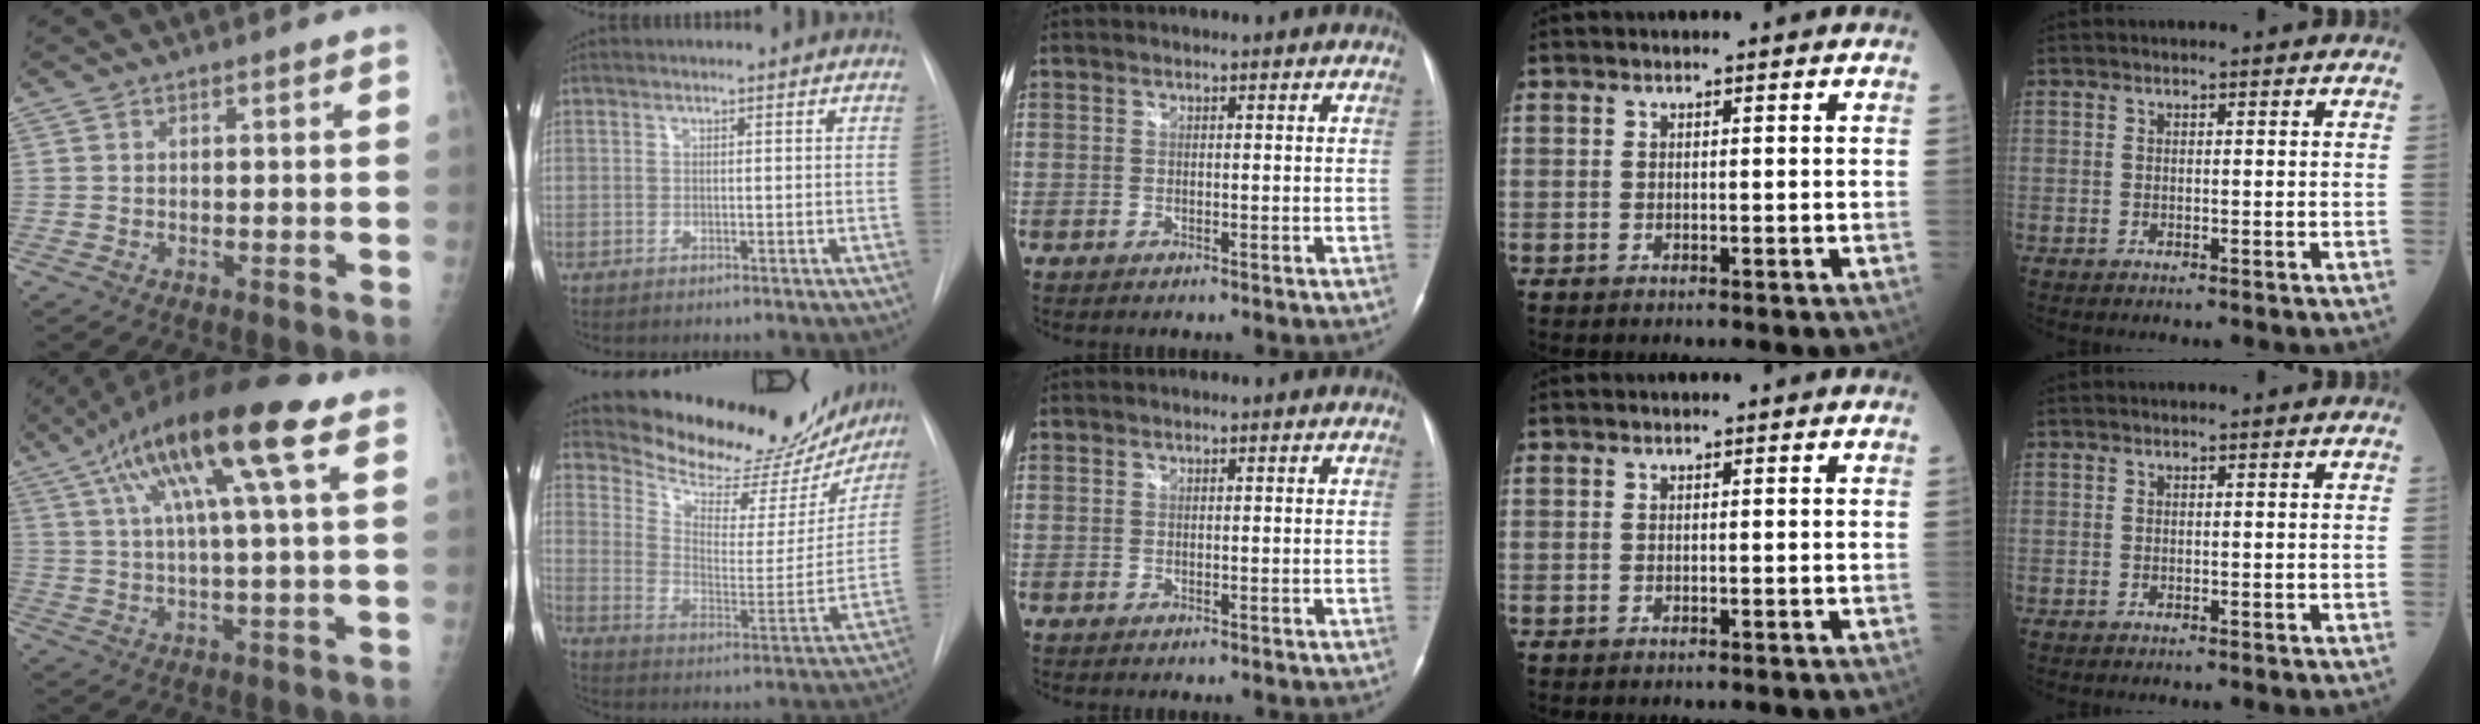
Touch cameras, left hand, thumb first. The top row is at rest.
{"thumb": {"total": 17.7, "force": [7.7, 2.4, 15.7], "torque": [-0.279, 0.011, 0.126]}, "index": {"total": 21.4, "force": [19.6, 6.4, 5.6], "torque": [-0.075, -0.048, 0.258]}}